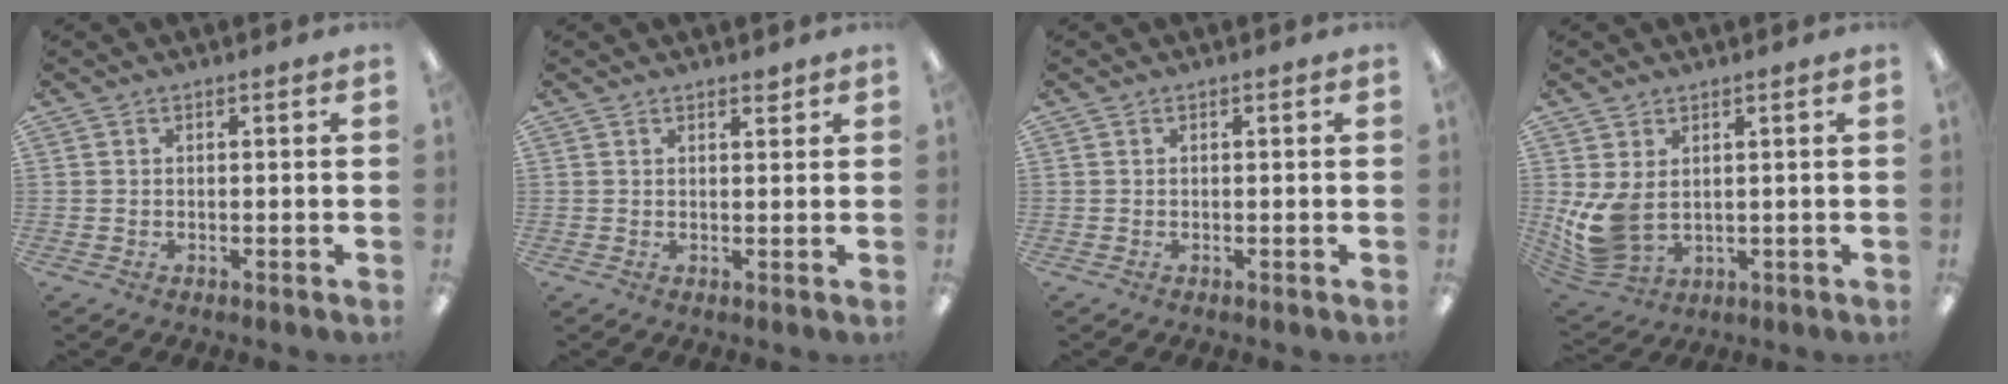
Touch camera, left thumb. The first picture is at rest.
{"total": 1.5, "force": [1.4, 0.4, 0.4], "torque": [-0.001, -0.004, 0.023]}
{"total": 0.0}
{"total": 9.0, "force": [1.2, 6.0, 6.6], "torque": [-0.152, -0.014, 0.027]}